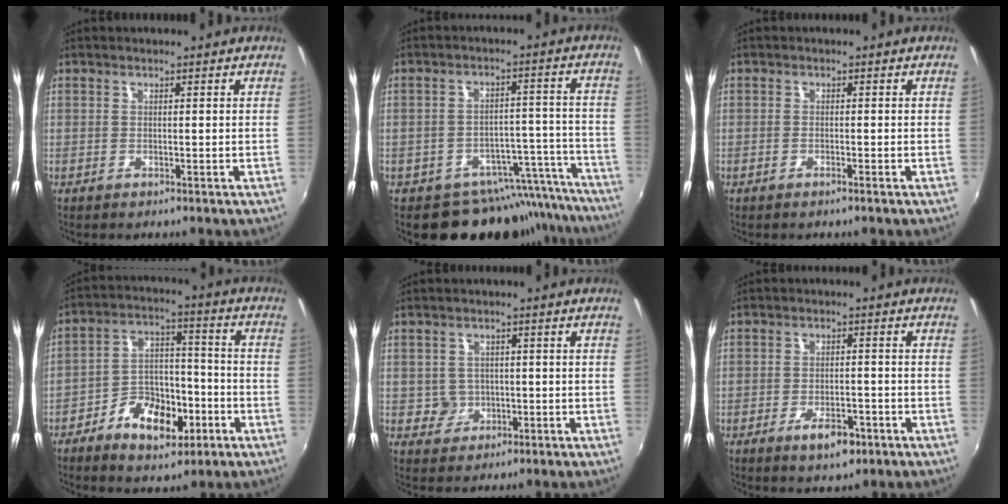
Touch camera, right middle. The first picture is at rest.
{"total": 15.6, "force": [-13.9, 6.6, 2.5], "torque": [-0.021, 0.053, -0.171]}
{"total": 0.9, "force": [-0.8, 0.0, 0.5], "torque": [-0.011, -0.002, -0.016]}
{"total": 12.2, "force": [-6.2, 6.9, 8.0], "torque": [-0.149, 0.019, -0.100]}
{"total": 3.6, "force": [-0.6, 3.5, 0.3], "torque": [-0.008, 0.006, -0.004]}
{"total": 5.5, "force": [-3.1, 2.5, 3.8], "torque": [-0.080, -0.005, -0.047]}